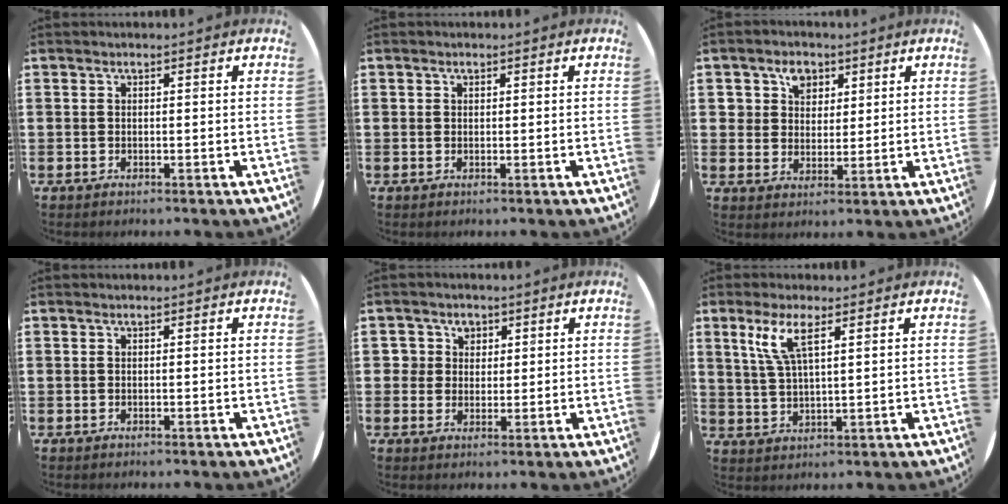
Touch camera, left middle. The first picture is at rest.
{"total": 0.0}
{"total": 4.3, "force": [2.5, 3.2, 1.1], "torque": [-0.020, 0.006, 0.044]}
{"total": 0.0}
{"total": 3.2, "force": [1.4, 2.8, 0.3], "torque": [-0.011, 0.006, 0.025]}
{"total": 5.6, "force": [3.3, 1.3, 4.4], "torque": [-0.097, 0.007, 0.057]}